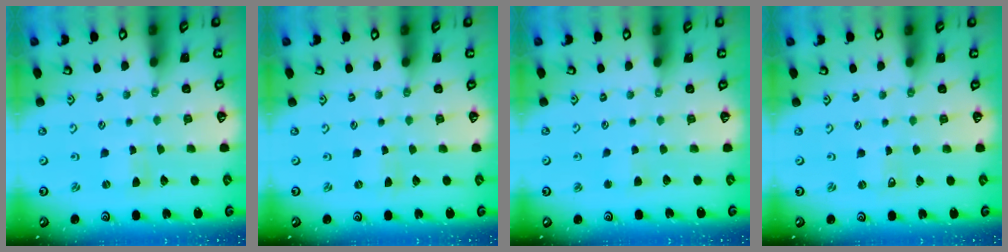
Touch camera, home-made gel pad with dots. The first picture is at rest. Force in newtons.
{"total": 0.0}
{"total": 2.6, "press": 2.6, "slide": 0.4}
{"total": 0.0}